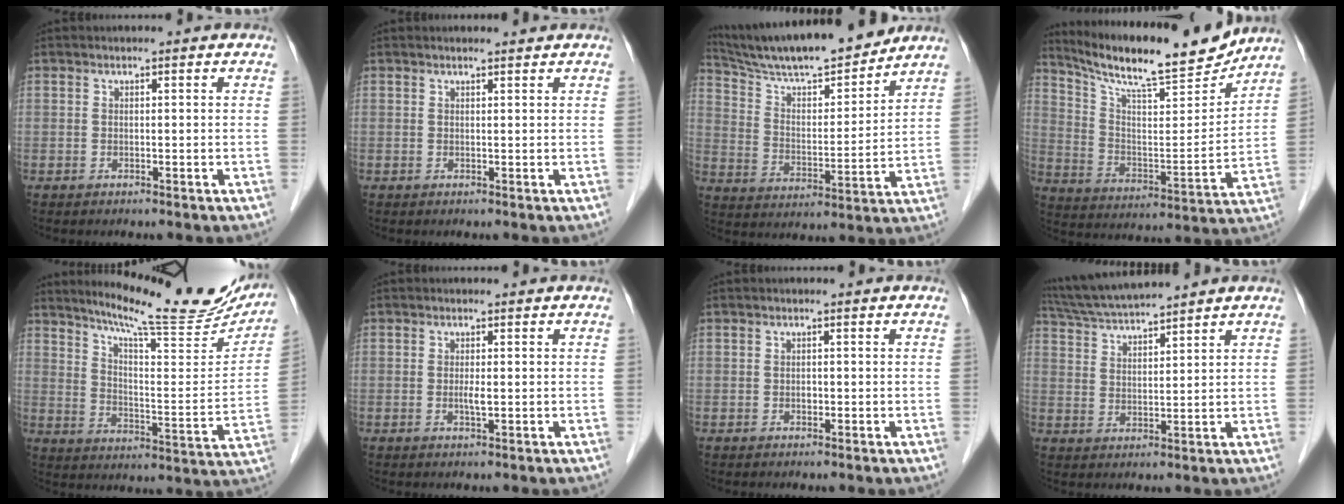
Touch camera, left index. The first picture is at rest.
{"total": 0.9, "force": [0.9, -0.1, 0.1], "torque": [-0.006, -0.002, 0.013]}
{"total": 17.1, "force": [15.6, 1.3, 6.9], "torque": [-0.127, -0.004, 0.261]}
{"total": 18.4, "force": [16.5, 1.7, 8.1], "torque": [-0.150, -0.018, 0.262]}
{"total": 20.8, "force": [18.3, 2.3, 9.6], "torque": [-0.143, -0.046, 0.247]}
{"total": 1.3, "force": [-0.2, 0.1, 1.3], "torque": [-0.026, -0.005, -0.005]}
{"total": 0.6, "force": [-0.4, 0.4, 0.3], "torque": [-0.004, -0.002, -0.009]}
{"total": 9.3, "force": [8.6, -0.7, 3.4], "torque": [-0.067, 0.021, 0.156]}